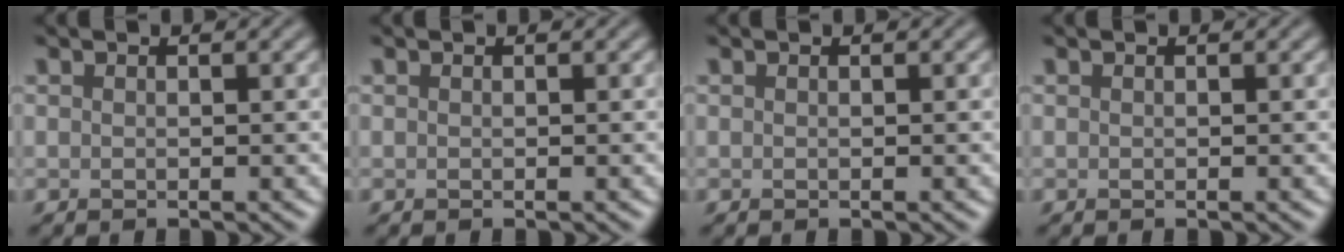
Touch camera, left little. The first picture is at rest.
{"total": 0.0}
{"total": 0.0}
{"total": 0.0}